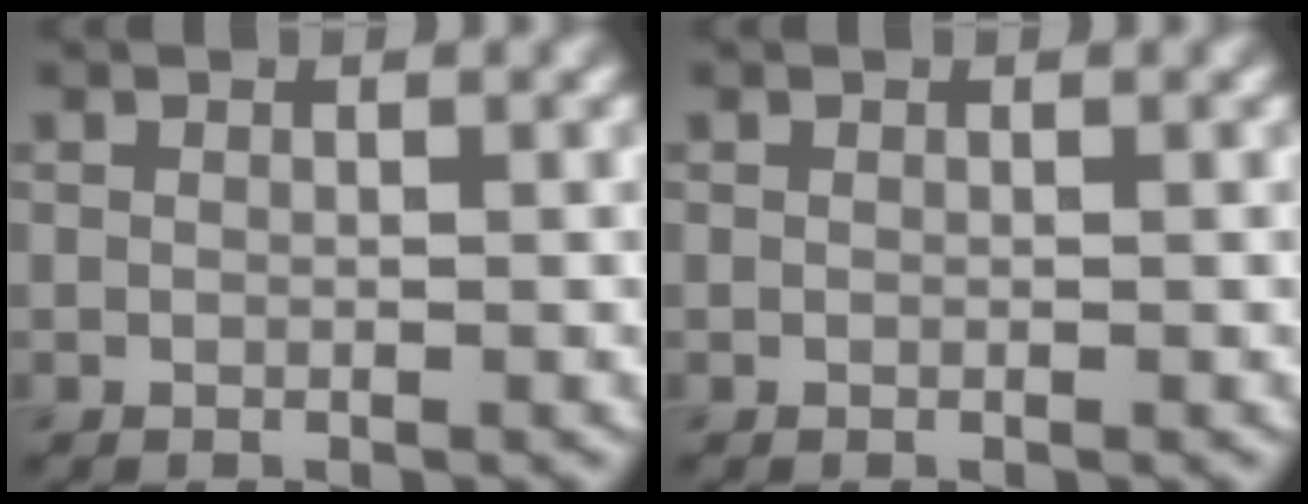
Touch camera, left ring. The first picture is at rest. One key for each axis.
{"total": 0.0}